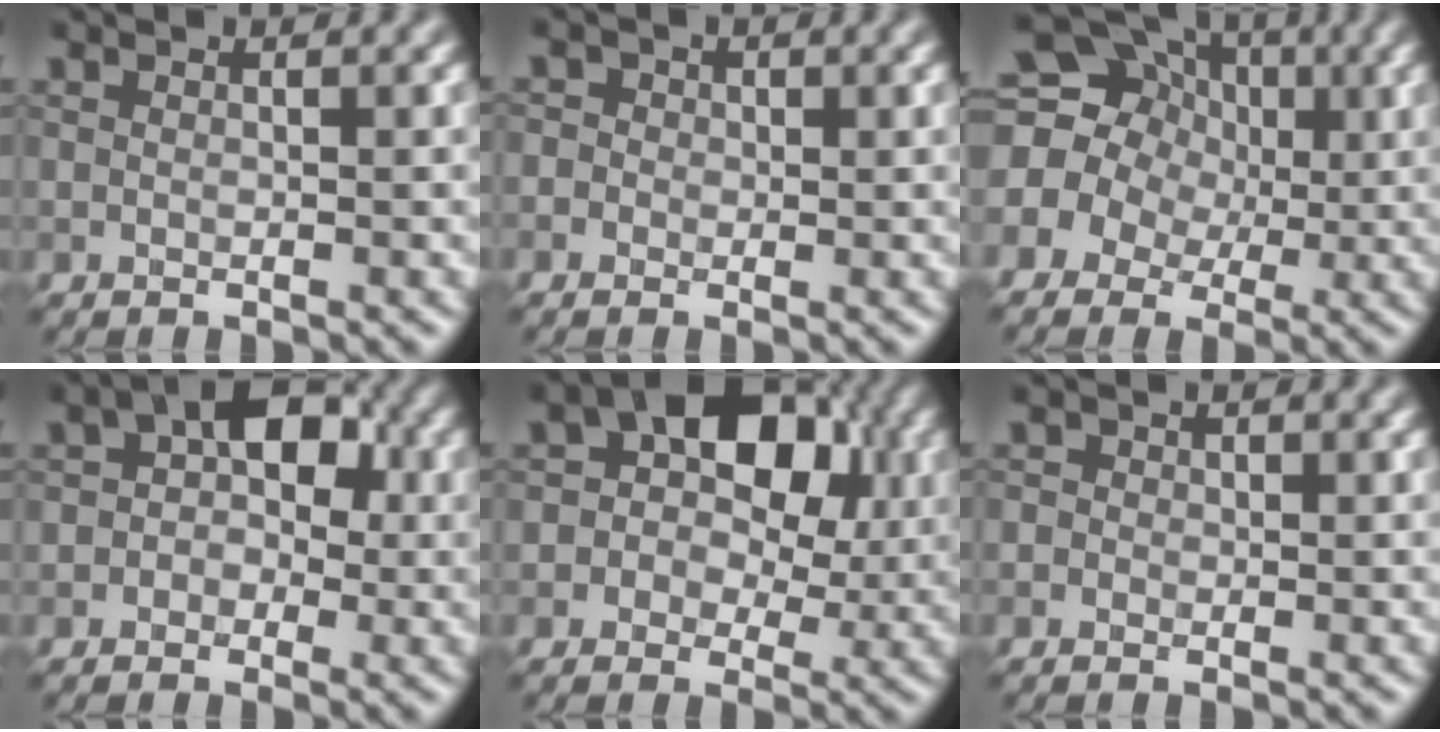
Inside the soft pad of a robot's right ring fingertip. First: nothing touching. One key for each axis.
{"total": 2.8, "fx": 0.6, "fy": 2.6, "fz": 1.0, "tx": 0.007, "ty": 0.028, "tz": -0.019}
{"total": 15.1, "fx": 3.6, "fy": 12.9, "fz": 6.9, "tx": -0.149, "ty": 0.037, "tz": 0.027}
{"total": 5.7, "fx": 0.7, "fy": 4.2, "fz": 3.7, "tx": -0.017, "ty": 0.022, "tz": -0.015}
{"total": 11.1, "fx": 3.1, "fy": 8.0, "fz": 7.0, "tx": -0.061, "ty": 0.047, "tz": 0.016}
{"total": 2.1, "fx": 0.6, "fy": 1.9, "fz": 0.9, "tx": 0.008, "ty": 0.017, "tz": -0.020}